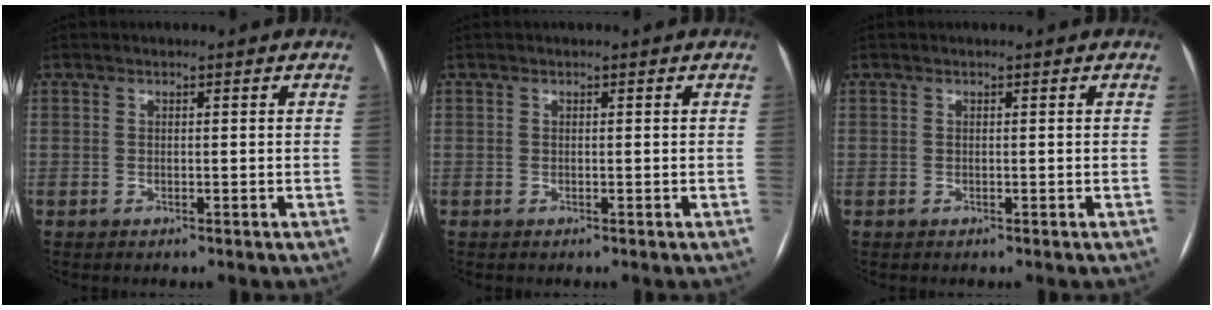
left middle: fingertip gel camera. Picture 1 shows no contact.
{"total": 0.0}
{"total": 0.0}